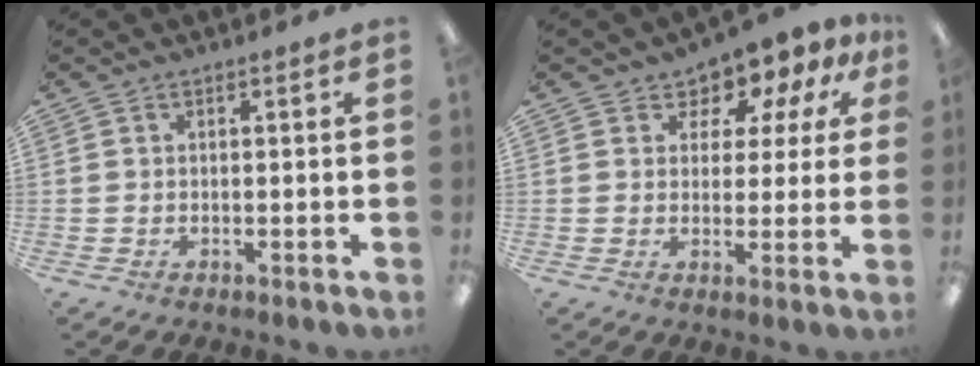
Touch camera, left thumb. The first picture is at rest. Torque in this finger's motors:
{"motor_torque": [0.16, 0.29, -0.02, -0.03, 0.06]}